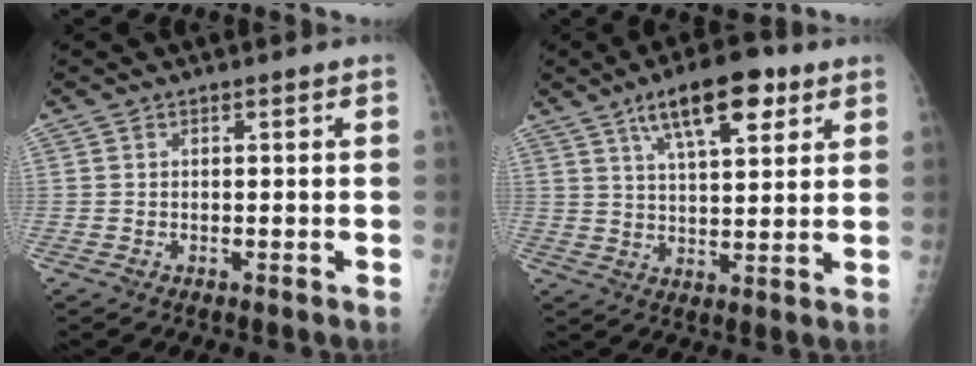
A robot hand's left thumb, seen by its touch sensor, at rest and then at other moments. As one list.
[{"total": 12.6, "force": [6.8, 4.7, 9.5], "torque": [-0.131, -0.020, 0.110]}]